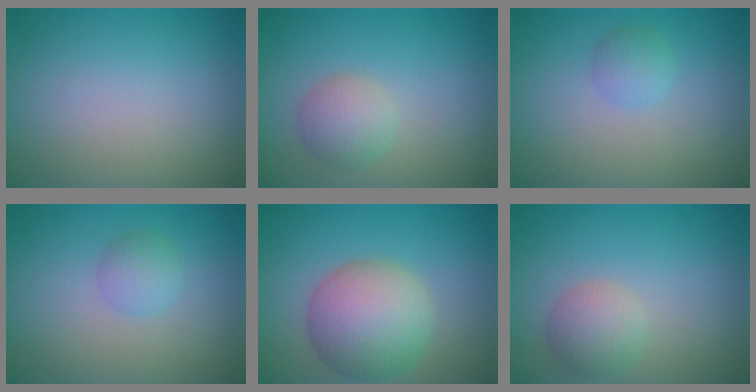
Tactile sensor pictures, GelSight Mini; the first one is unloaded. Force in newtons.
{"total": 2.7, "press": 2.7, "slide": 0.2}
{"total": 1.5, "press": 1.5, "slide": 0.1}
{"total": 1.8, "press": 1.8, "slide": 0.0}
{"total": 7.5, "press": 7.5, "slide": 0.1}
{"total": 3.0, "press": 3.0, "slide": 0.1}